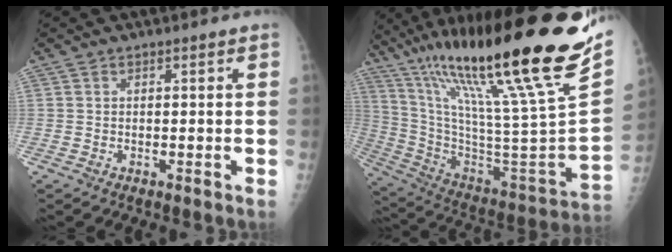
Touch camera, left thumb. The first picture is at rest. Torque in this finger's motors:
{"motor_torque": [2.00, -0.48, 2.53, -0.25, 0.73]}